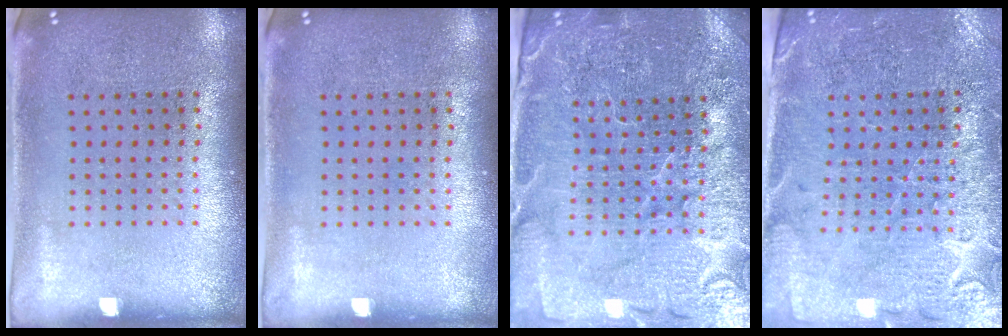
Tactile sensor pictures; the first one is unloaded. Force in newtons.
{"total": 0.0}
{"total": 4.6, "press": 4.3, "slide": 1.5}
{"total": 3.3, "press": 3.1, "slide": 1.2}